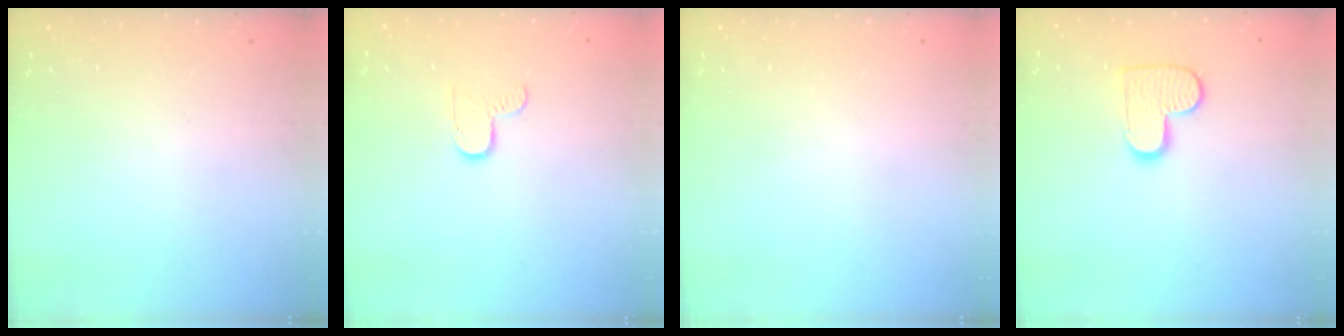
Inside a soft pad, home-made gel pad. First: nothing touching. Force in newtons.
{"total": 4.7, "press": 4.7, "slide": 0.4}
{"total": 0.0}
{"total": 9.8, "press": 9.8, "slide": 0.6}